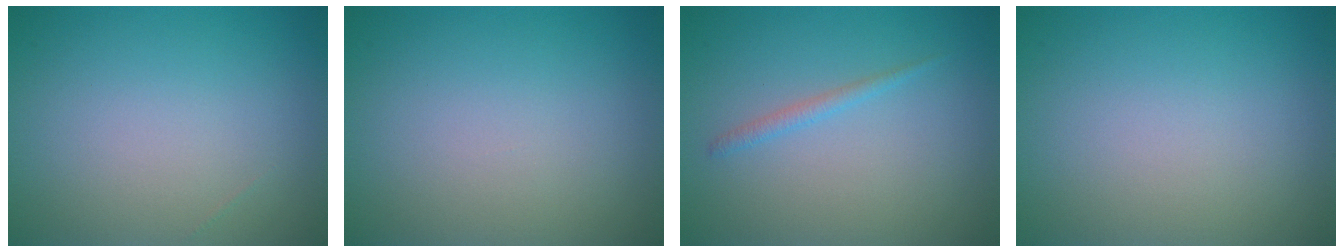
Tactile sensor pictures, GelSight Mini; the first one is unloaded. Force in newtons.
{"total": 0.0}
{"total": 1.0, "press": 1.0, "slide": 0.1}
{"total": 0.0}